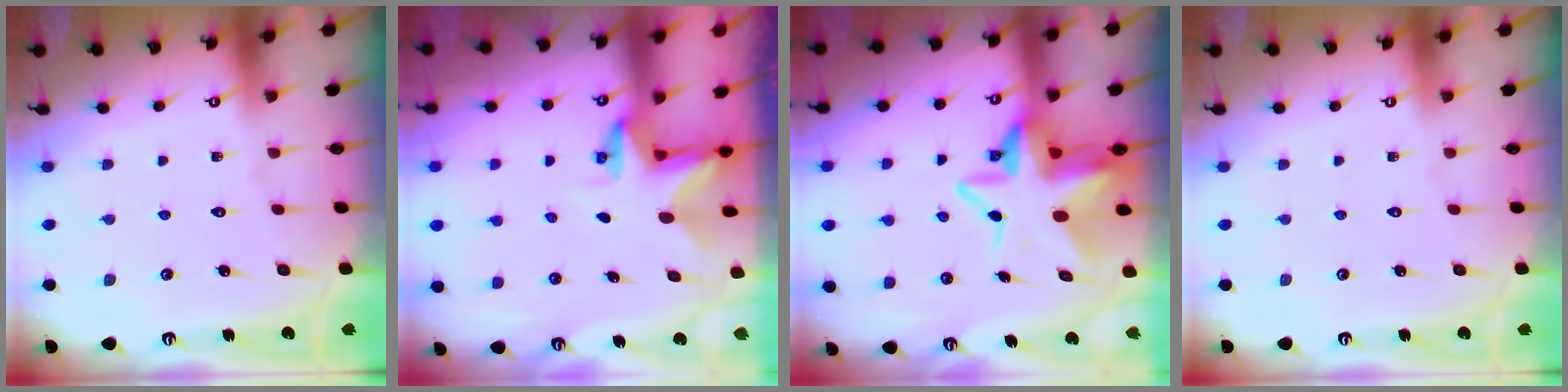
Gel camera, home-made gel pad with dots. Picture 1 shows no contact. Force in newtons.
{"total": 2.8, "press": 2.8, "slide": 0.3}
{"total": 11.4, "press": 11.3, "slide": 1.6}
{"total": 0.0}